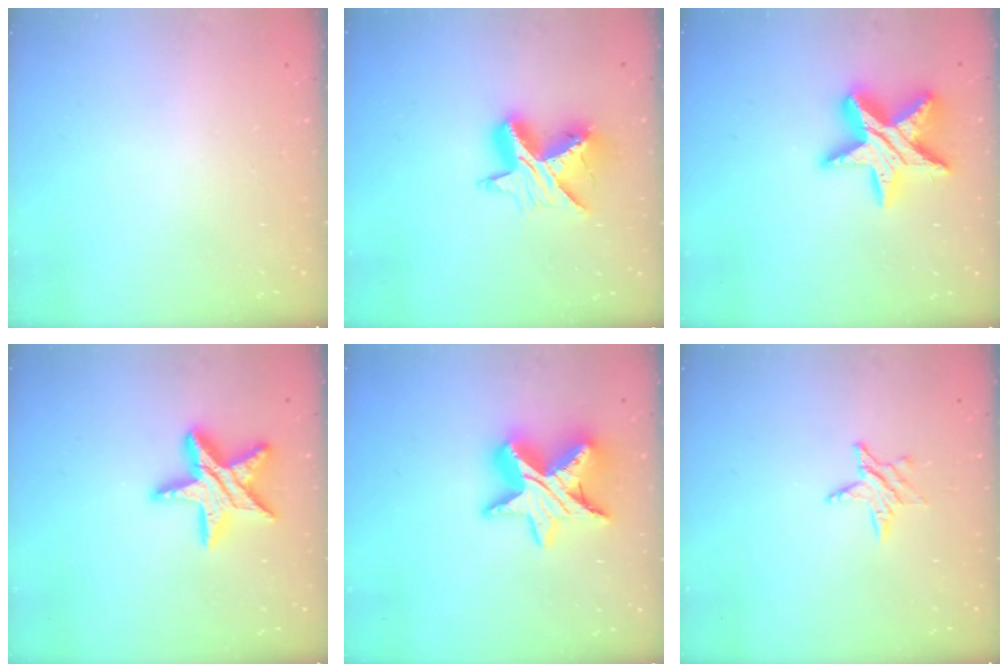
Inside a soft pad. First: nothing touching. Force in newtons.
{"total": 10.2, "press": 10.2, "slide": 0.8}
{"total": 17.0, "press": 16.9, "slide": 1.4}
{"total": 15.5, "press": 15.5, "slide": 0.7}
{"total": 15.9, "press": 15.9, "slide": 1.1}
{"total": 5.0, "press": 5.0, "slide": 0.6}